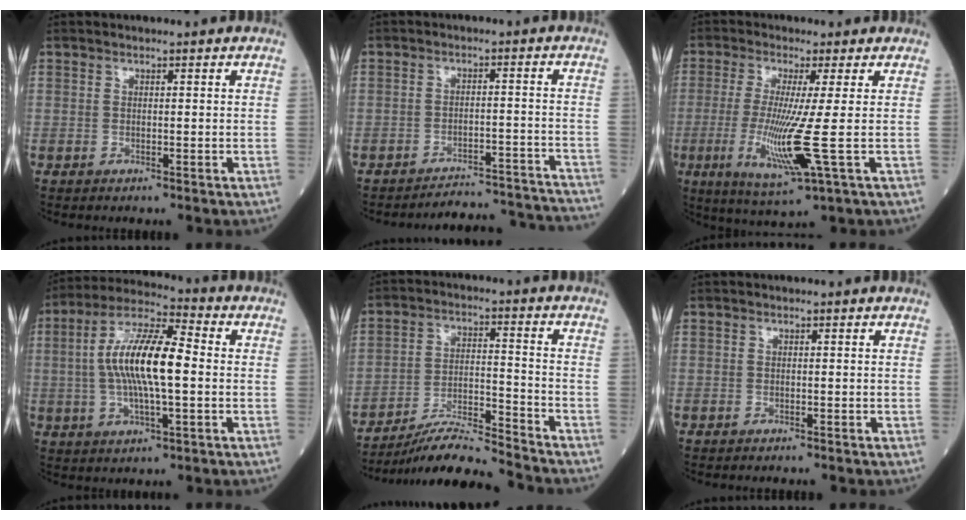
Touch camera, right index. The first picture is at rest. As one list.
[{"total": 13.6, "force": [-13.6, 0.6, 0.4], "torque": [0.021, 0.027, -0.166]}, {"total": 10.2, "force": [-1.7, -1.0, 10.0], "torque": [-0.211, -0.035, -0.032]}, {"total": 13.3, "force": [0.0, 3.1, 13.0], "torque": [-0.253, 0.016, -0.003]}, {"total": 10.2, "force": [-9.7, -1.3, 2.7], "torque": [-0.045, 0.001, -0.175]}, {"total": 0.0}]